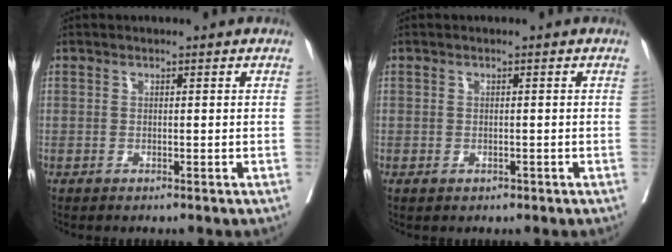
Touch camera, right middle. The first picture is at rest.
{"total": 1.0, "force": [-0.5, 0.7, 0.5], "torque": [-0.008, 0.000, -0.002]}